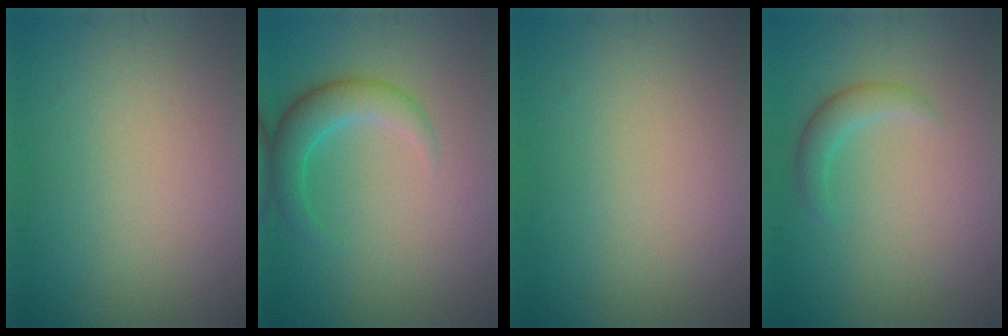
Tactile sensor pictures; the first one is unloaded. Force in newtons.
{"total": 3.4, "press": 3.4, "slide": 0.3}
{"total": 0.0}
{"total": 1.8, "press": 1.8, "slide": 0.0}